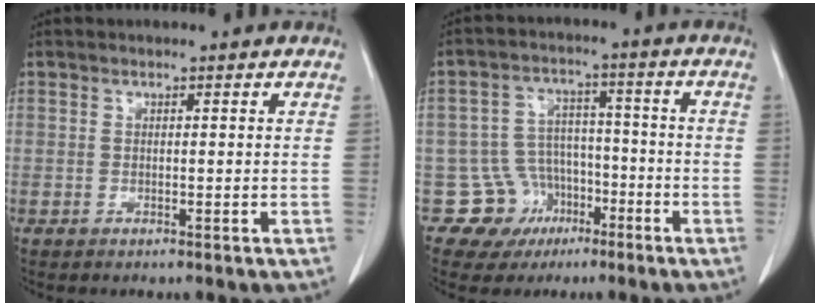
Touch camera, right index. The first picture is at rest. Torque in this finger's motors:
{"motor_torque": [-0.26, 0.07, -0.68, -0.21]}